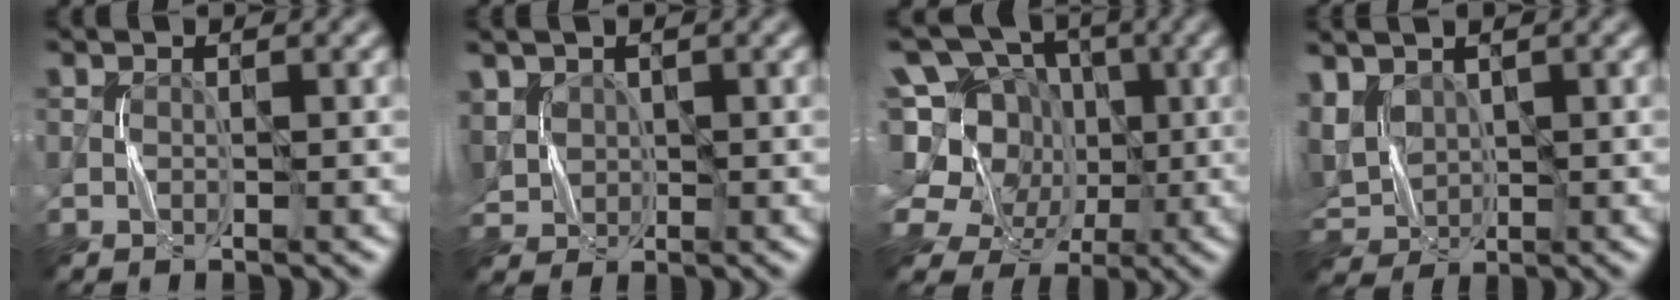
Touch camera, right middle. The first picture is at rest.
{"total": 1.6, "force": [1.1, 1.0, 0.6], "torque": [-0.021, -0.005, 0.035]}
{"total": 11.5, "force": [1.1, 9.9, 5.7], "torque": [-0.152, 0.041, -0.003]}
{"total": 2.9, "force": [1.4, 1.6, 1.9], "torque": [-0.053, -0.007, 0.037]}